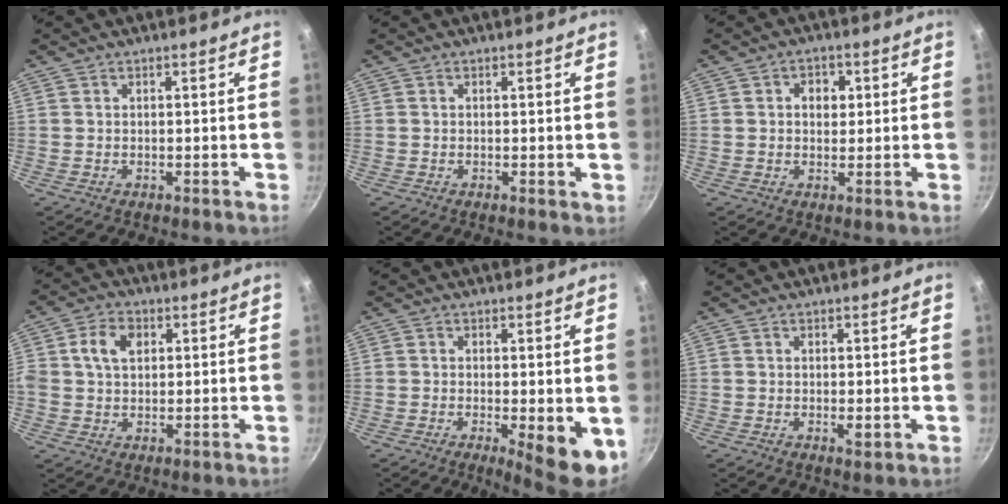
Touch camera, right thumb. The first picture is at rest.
{"total": 0.6, "force": [0.1, 0.4, 0.5], "torque": [-0.004, -0.001, 0.000]}
{"total": 4.0, "force": [0.8, 3.2, 2.1], "torque": [-0.014, 0.002, 0.008]}
{"total": 6.2, "force": [1.6, 4.6, 3.9], "torque": [-0.053, 0.005, 0.020]}
{"total": 7.6, "force": [-1.5, 2.2, 7.1], "torque": [-0.083, -0.008, -0.013]}
{"total": 1.3, "force": [-0.1, 0.5, 1.2], "torque": [-0.021, -0.004, -0.001]}